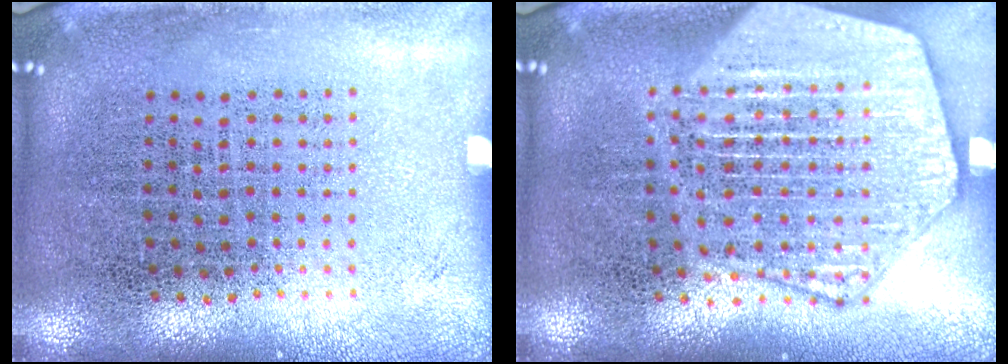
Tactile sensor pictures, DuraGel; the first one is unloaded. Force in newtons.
{"total": 3.3, "press": 3.3, "slide": 0.3}